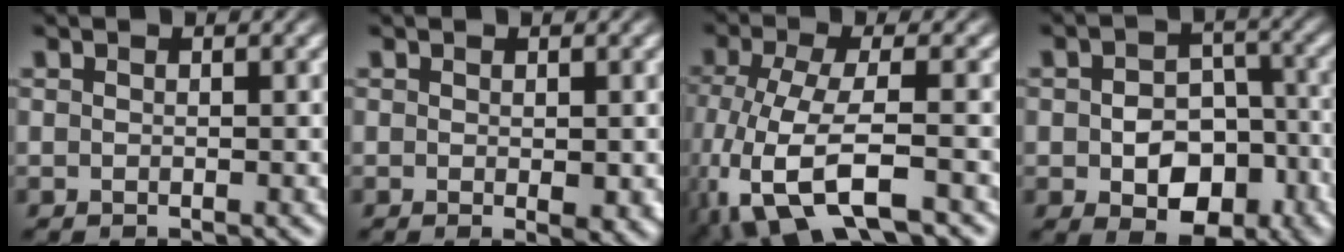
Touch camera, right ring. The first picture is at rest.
{"total": 1.1, "force": [0.0, 0.3, 1.0], "torque": [-0.010, -0.009, 0.003]}
{"total": 7.2, "force": [-2.9, 3.8, 5.4], "torque": [-0.147, -0.054, -0.019]}
{"total": 6.5, "force": [-2.7, 4.4, 4.0], "torque": [-0.051, -0.032, -0.031]}